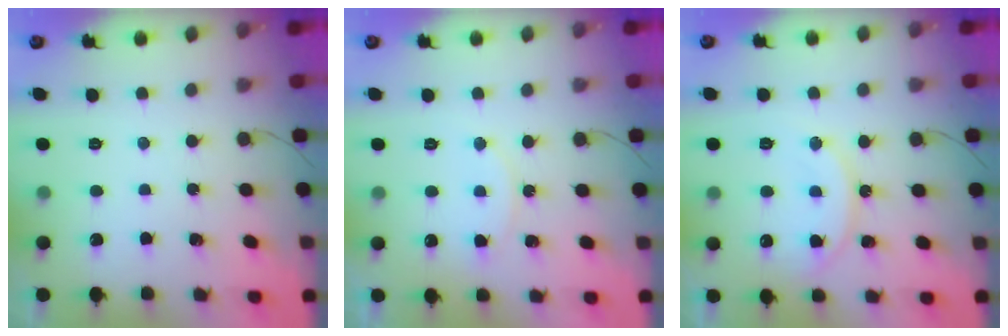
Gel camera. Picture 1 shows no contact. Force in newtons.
{"total": 6.0, "press": 5.9, "slide": 0.4}
{"total": 11.0, "press": 11.0, "slide": 0.7}